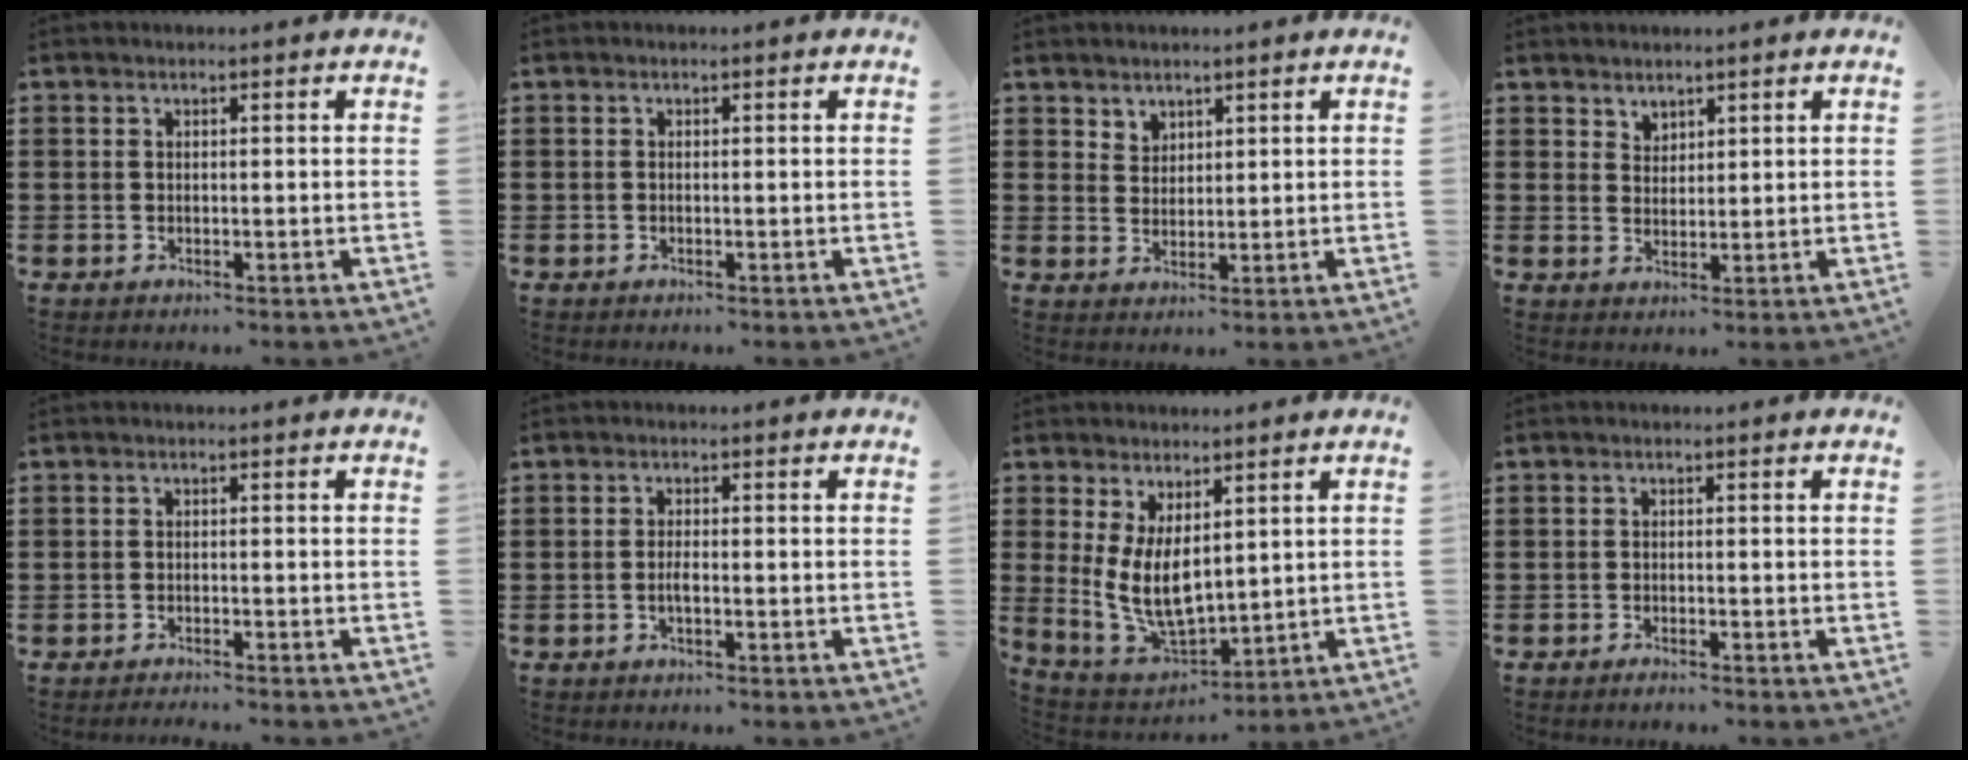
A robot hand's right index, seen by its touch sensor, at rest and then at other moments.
{"total": 0.0}
{"total": 2.7, "force": [2.2, 1.5, 0.0], "torque": [-0.006, 0.004, 0.043]}
{"total": 2.3, "force": [2.0, 1.2, -0.1], "torque": [-0.003, 0.004, 0.040]}
{"total": 1.2, "force": [-1.2, -0.2, 0.1], "torque": [-0.003, 0.002, -0.023]}
{"total": 1.5, "force": [-0.4, 0.4, 1.4], "torque": [-0.027, 0.000, -0.007]}
{"total": 8.2, "force": [1.6, 4.3, 6.8], "torque": [-0.148, -0.014, 0.030]}
{"total": 0.9, "force": [-0.9, 0.1, 0.3], "torque": [-0.008, -0.003, -0.017]}